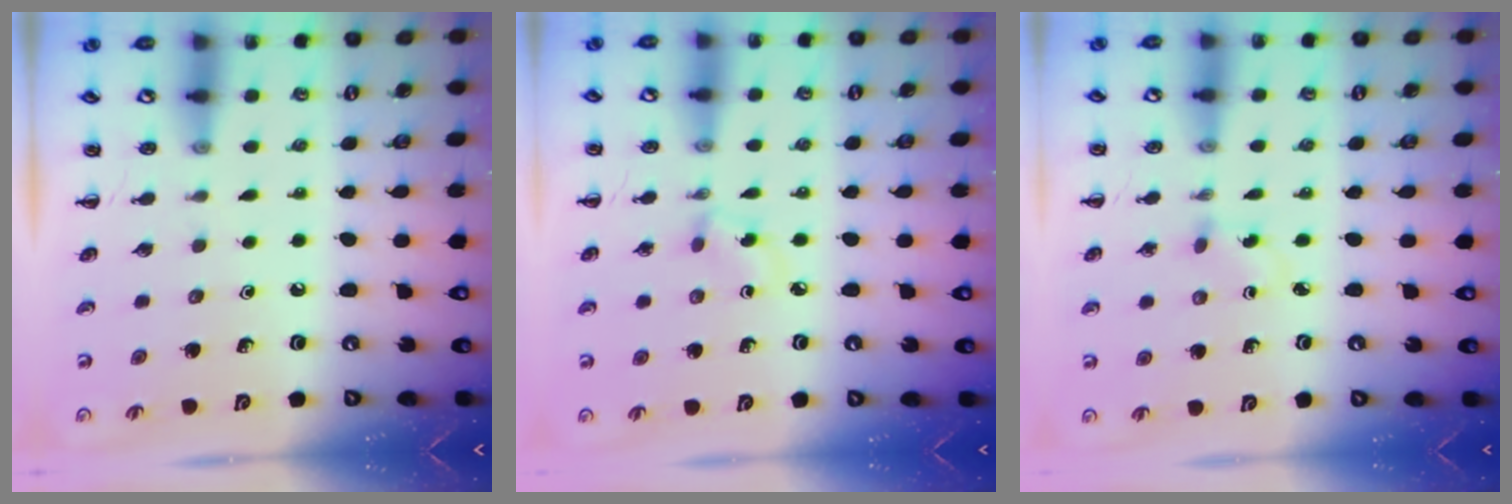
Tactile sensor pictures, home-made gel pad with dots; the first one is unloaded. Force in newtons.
{"total": 2.9, "press": 2.7, "slide": 1.2}
{"total": 1.9, "press": 1.6, "slide": 0.9}